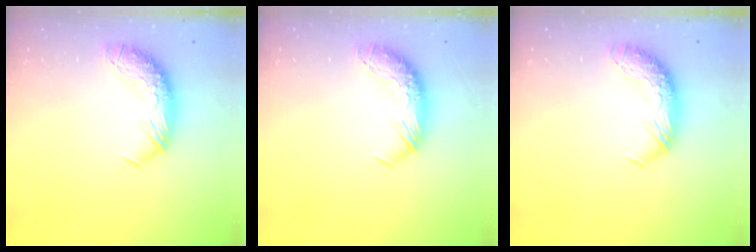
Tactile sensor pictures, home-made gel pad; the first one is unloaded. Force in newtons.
{"total": 0.0}
{"total": 0.0}